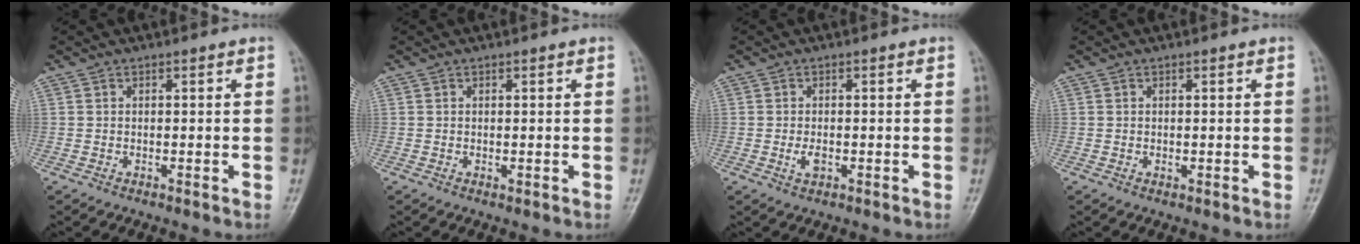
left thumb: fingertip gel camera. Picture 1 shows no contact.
{"total": 0.7, "force": [0.3, 0.3, 0.6], "torque": [-0.006, -0.002, 0.005]}
{"total": 2.1, "force": [-0.4, 1.1, 1.7], "torque": [-0.032, -0.002, -0.006]}
{"total": 0.7, "force": [0.2, 0.4, 0.6], "torque": [-0.006, -0.001, 0.005]}